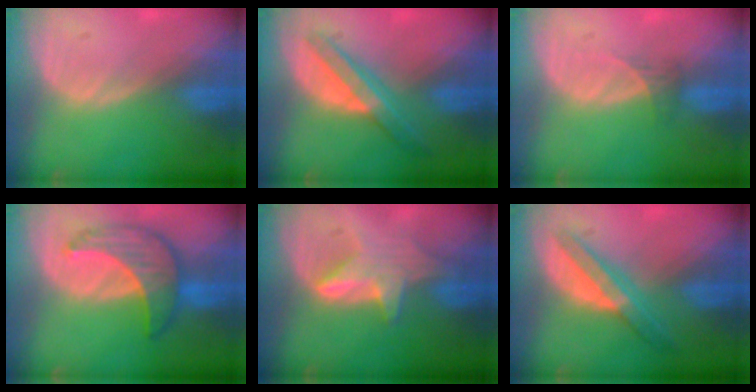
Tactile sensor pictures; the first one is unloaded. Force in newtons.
{"total": 7.0, "press": 5.9, "slide": 3.7}
{"total": 1.6, "press": 1.3, "slide": 0.9}
{"total": 7.7, "press": 7.7, "slide": 0.4}
{"total": 5.6, "press": 5.6, "slide": 0.4}
{"total": 6.4, "press": 5.6, "slide": 3.2}